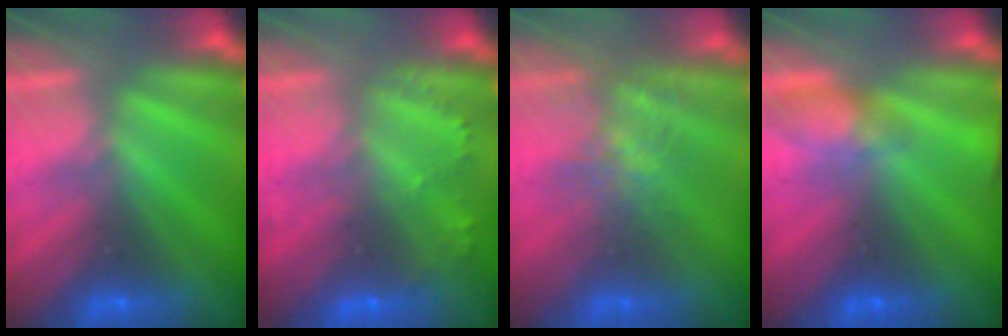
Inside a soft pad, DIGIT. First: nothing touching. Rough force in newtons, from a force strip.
{"total": 2.2}
{"total": 4.8}
{"total": 4.9}